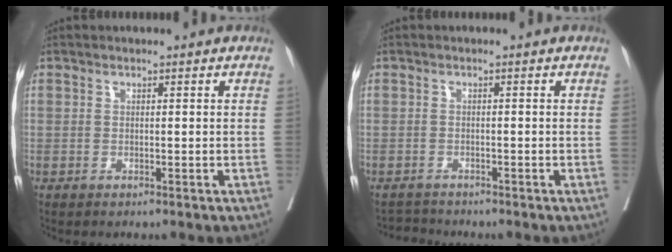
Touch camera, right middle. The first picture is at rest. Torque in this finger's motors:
{"motor_torque": [-0.19, -0.11, -0.09, -0.02]}